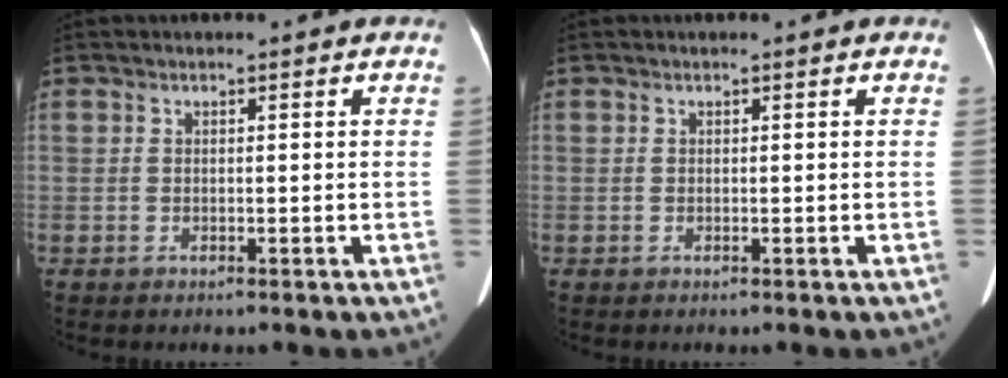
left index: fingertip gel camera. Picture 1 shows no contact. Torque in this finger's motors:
{"motor_torque": [0.20, 0.04, 0.02, 0.01]}